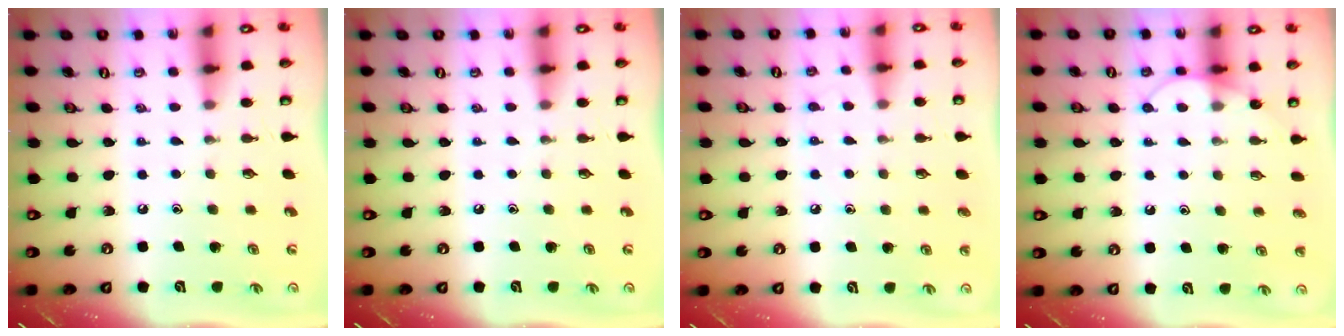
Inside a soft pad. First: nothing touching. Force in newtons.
{"total": 0.0}
{"total": 4.6, "press": 4.5, "slide": 0.8}
{"total": 5.5, "press": 5.5, "slide": 0.3}